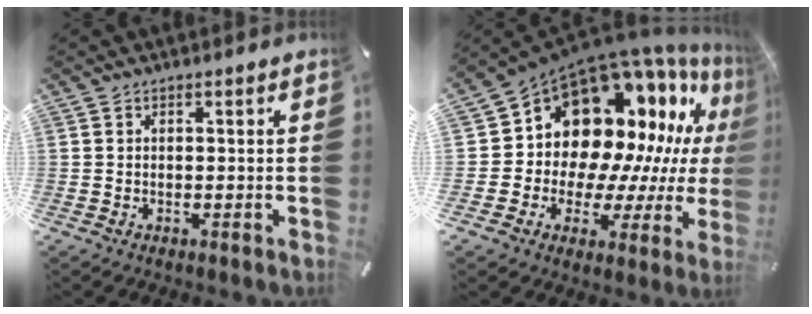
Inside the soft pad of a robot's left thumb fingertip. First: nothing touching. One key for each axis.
{"total": 18.0, "fx": 10.7, "fy": 12.2, "fz": 7.7, "tx": -0.105, "ty": -0.124, "tz": 0.213}